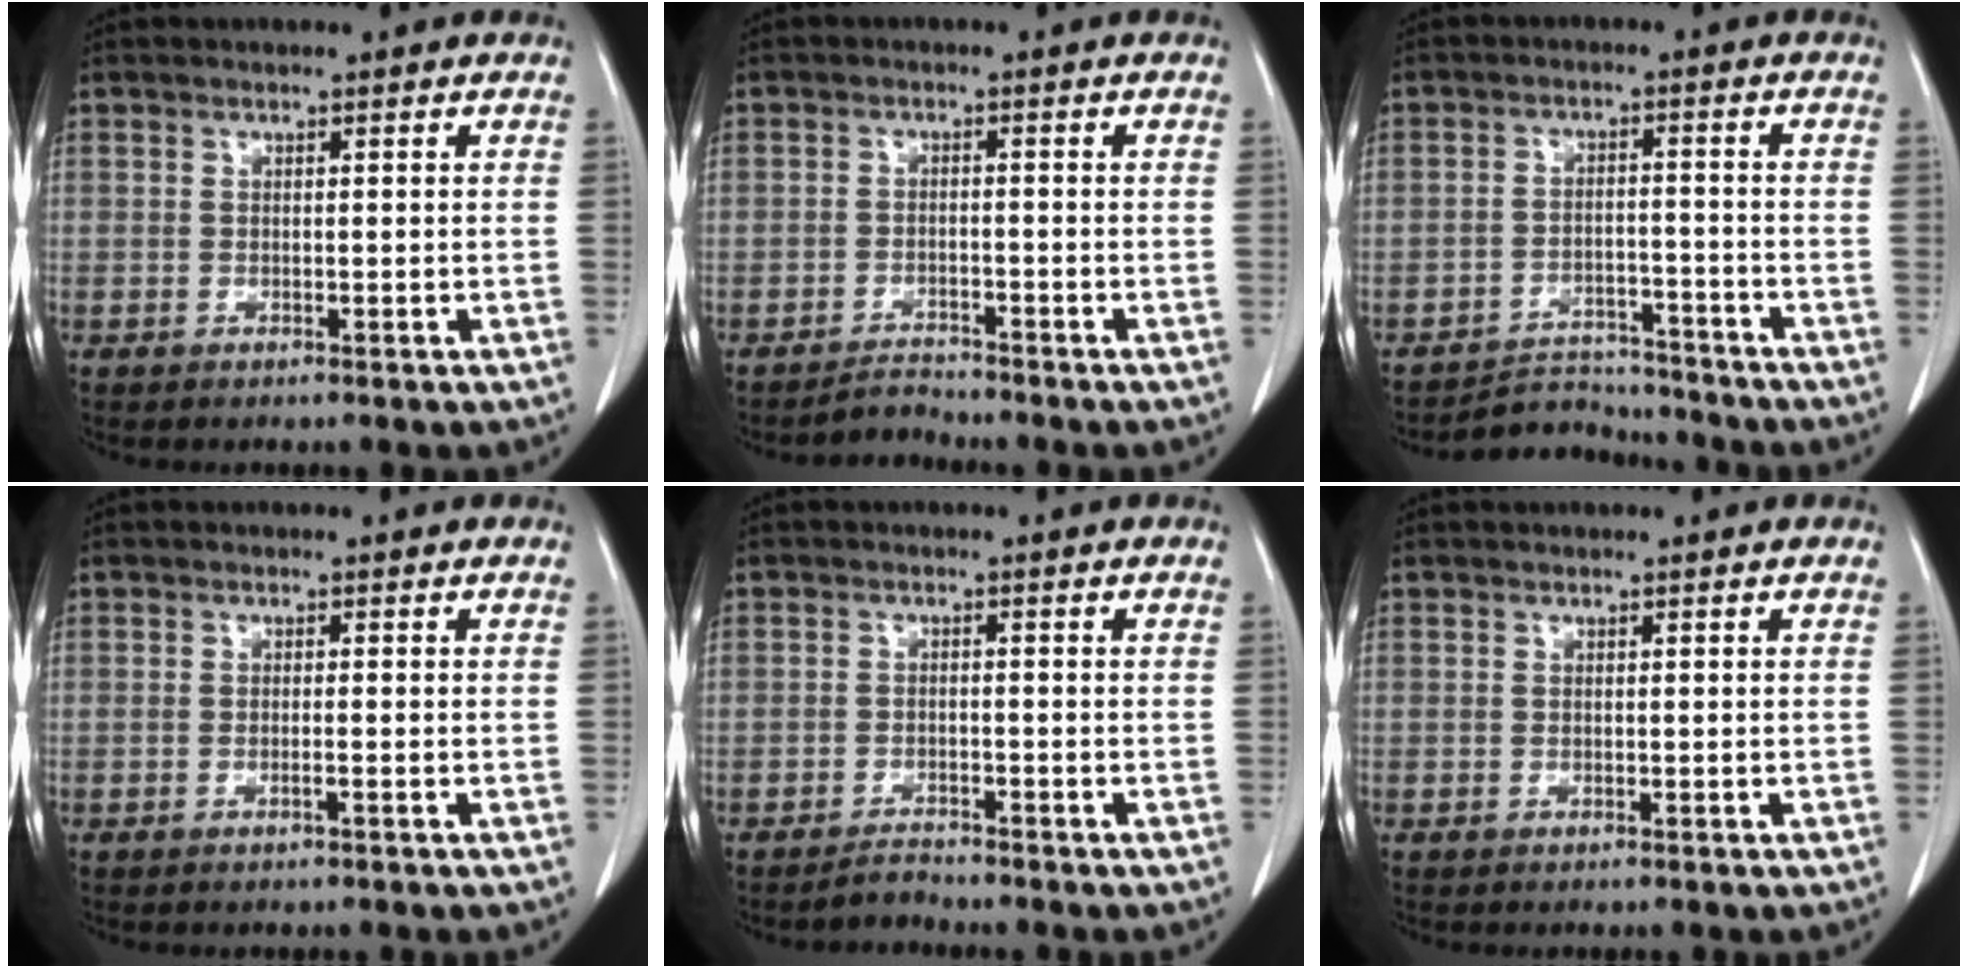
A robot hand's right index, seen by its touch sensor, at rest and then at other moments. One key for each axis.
{"total": 2.3, "fx": -2.2, "fy": 0.1, "fz": -0.6, "tx": 0.015, "ty": -0.011, "tz": -0.037}
{"total": 6.1, "fx": -5.9, "fy": 1.5, "fz": -0.9, "tx": 0.020, "ty": 0.015, "tz": -0.094}
{"total": 0.8, "fx": -0.4, "fy": -0.1, "fz": 0.7, "tx": -0.016, "ty": -0.001, "tz": -0.006}
{"total": 1.8, "fx": -1.8, "fy": 0.1, "fz": -0.3, "tx": 0.010, "ty": -0.006, "tz": -0.029}
{"total": 0.0}